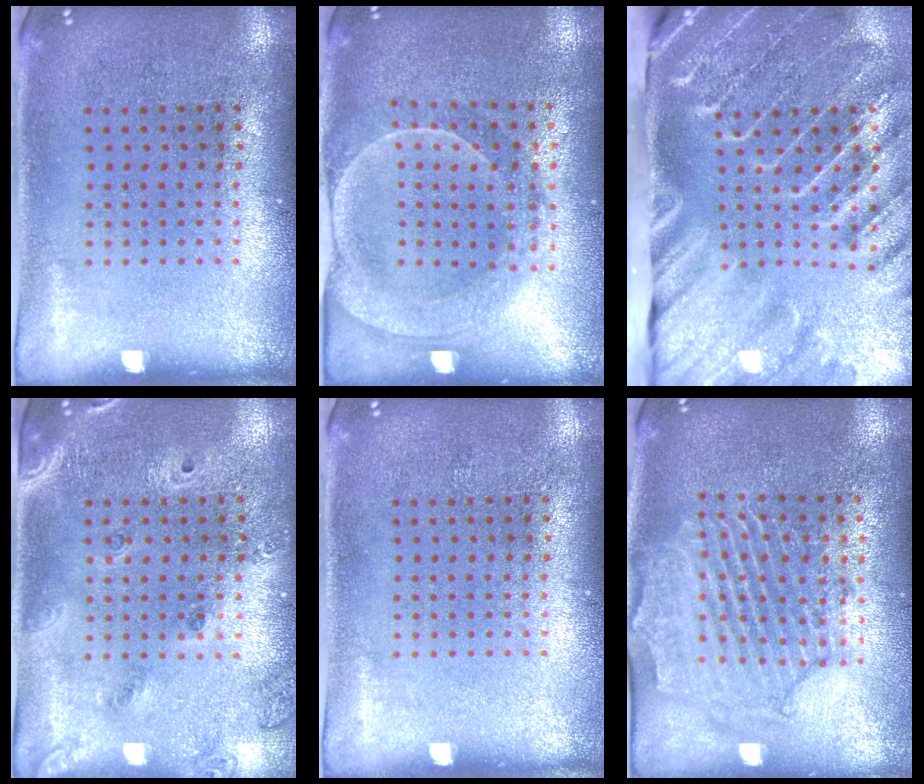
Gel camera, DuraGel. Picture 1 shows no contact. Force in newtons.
{"total": 2.1, "press": 2.0, "slide": 0.7}
{"total": 4.4, "press": 3.4, "slide": 2.8}
{"total": 1.4, "press": 1.3, "slide": 0.6}
{"total": 0.0}
{"total": 2.3, "press": 2.1, "slide": 0.7}